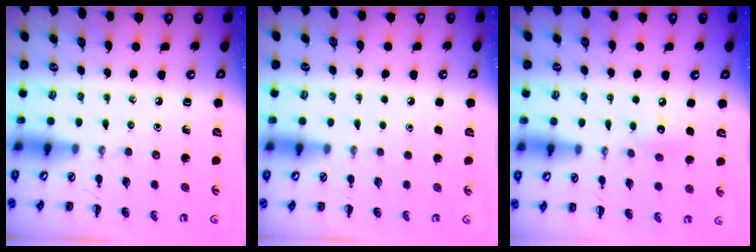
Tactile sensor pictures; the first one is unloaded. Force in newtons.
{"total": 1.6, "press": 1.6, "slide": 0.1}
{"total": 6.3, "press": 6.2, "slide": 1.1}